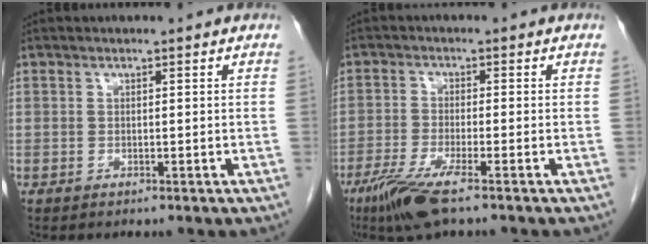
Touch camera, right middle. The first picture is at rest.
{"total": 6.1, "force": [-4.0, 0.7, 4.6], "torque": [-0.093, -0.017, -0.074]}